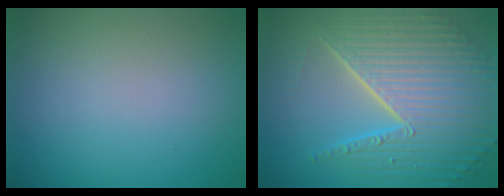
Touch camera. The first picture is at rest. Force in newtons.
{"total": 10.2, "press": 6.6, "slide": 7.8}